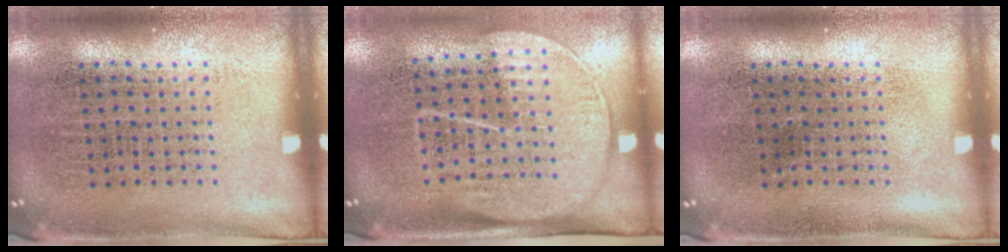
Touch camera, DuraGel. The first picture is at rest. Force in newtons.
{"total": 1.8, "press": 1.4, "slide": 1.0}
{"total": 0.0}